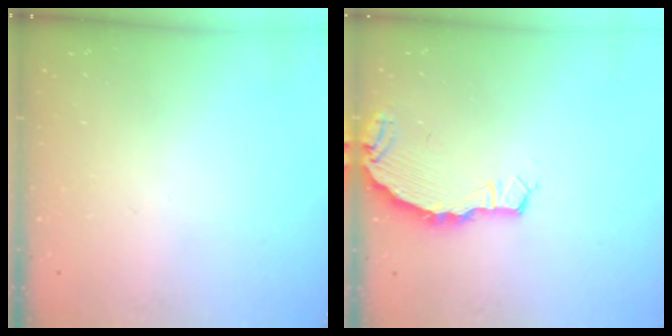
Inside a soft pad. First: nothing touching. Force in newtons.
{"total": 3.5, "press": 3.5, "slide": 0.2}